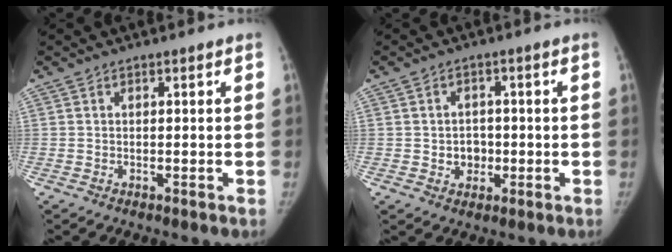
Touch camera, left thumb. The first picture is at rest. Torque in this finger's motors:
{"motor_torque": [-0.25, 0.29, 0.45, -0.51, 0.01]}